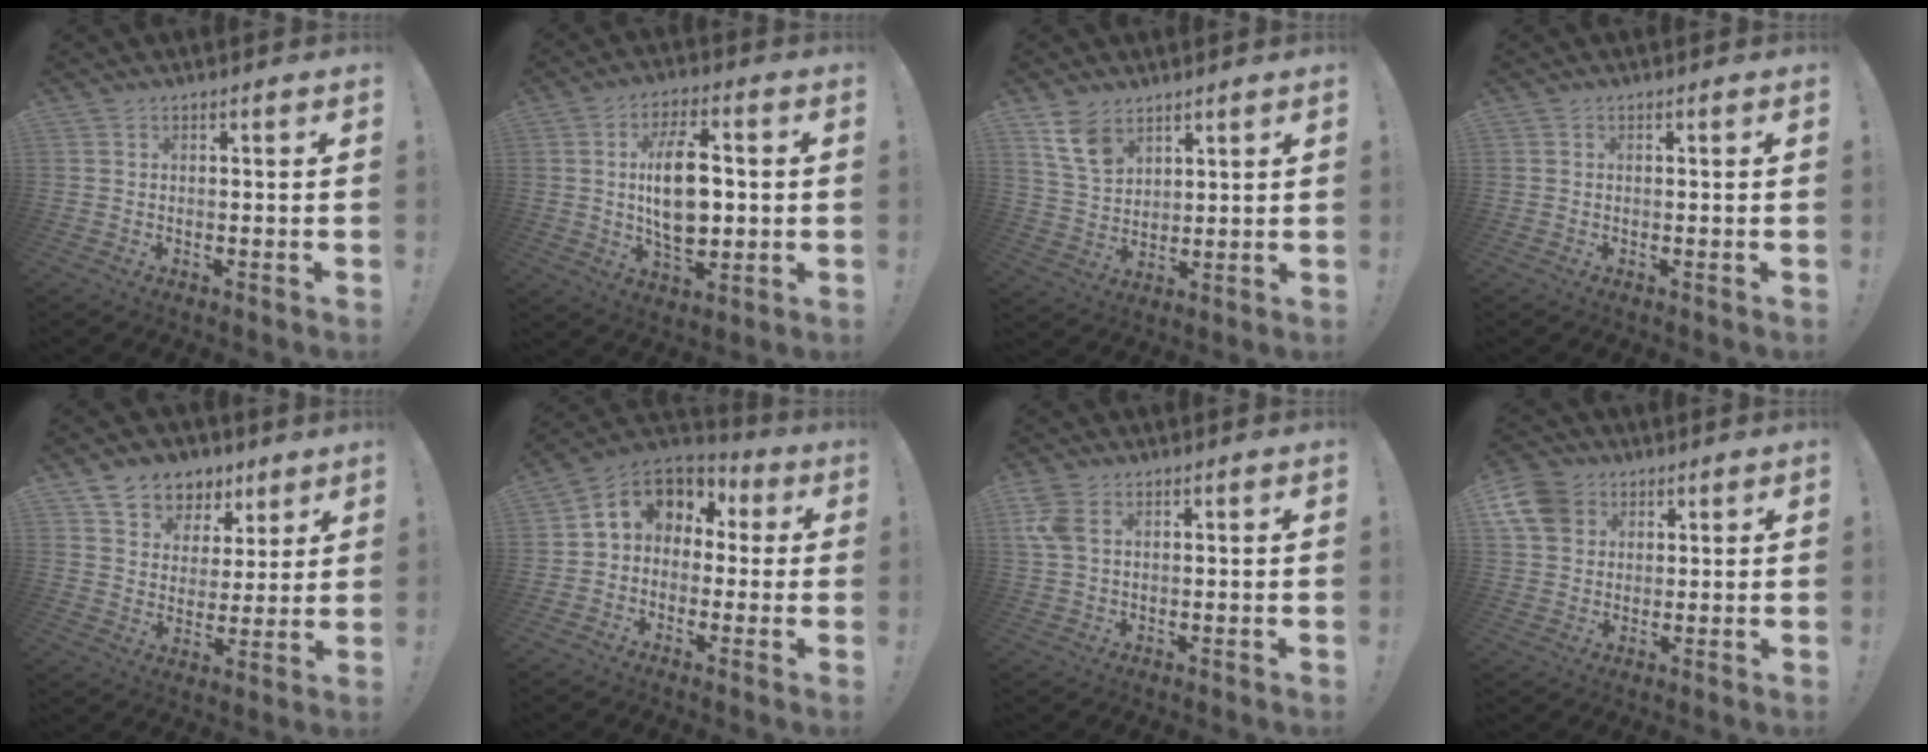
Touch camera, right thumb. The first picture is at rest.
{"total": 15.5, "force": [0.4, 8.5, 12.9], "torque": [-0.223, 0.001, 0.003]}
{"total": 9.5, "force": [6.2, 5.8, 4.3], "torque": [-0.074, -0.030, 0.122]}
{"total": 0.0}
{"total": 8.1, "force": [5.2, 6.1, 1.0], "torque": [-0.012, -0.045, 0.104]}
{"total": 8.4, "force": [1.6, 7.2, 4.0], "torque": [-0.057, -0.002, 0.035]}
{"total": 5.4, "force": [1.8, 3.5, 3.7], "torque": [-0.082, 0.001, 0.035]}
{"total": 9.8, "force": [3.9, 8.1, 4.1], "torque": [-0.080, -0.018, 0.079]}